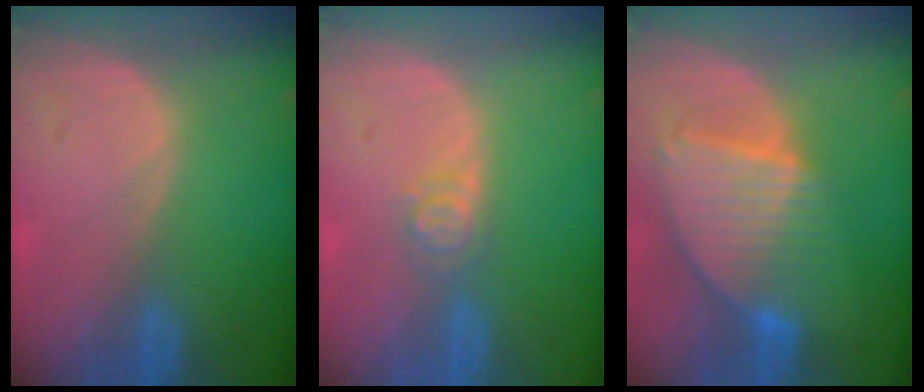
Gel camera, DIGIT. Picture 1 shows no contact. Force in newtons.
{"total": 2.6, "press": 2.6, "slide": 0.3}
{"total": 8.6, "press": 7.4, "slide": 4.3}